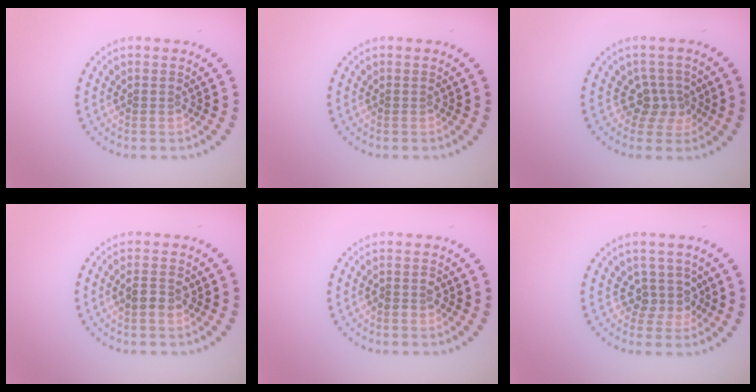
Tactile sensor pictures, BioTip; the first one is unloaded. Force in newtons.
{"total": 0.0}
{"total": 2.4, "press": 1.9, "slide": 1.6}
{"total": 2.0, "press": 2.0, "slide": 0.2}
{"total": 1.2, "press": 1.1, "slide": 0.5}
{"total": 2.3, "press": 1.8, "slide": 1.3}